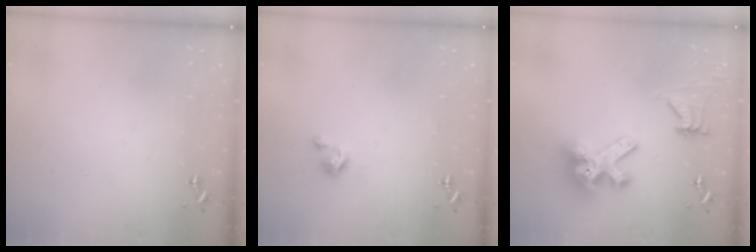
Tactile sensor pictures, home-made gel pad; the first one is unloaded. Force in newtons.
{"total": 3.2, "press": 3.2, "slide": 0.3}
{"total": 13.4, "press": 13.3, "slide": 1.7}